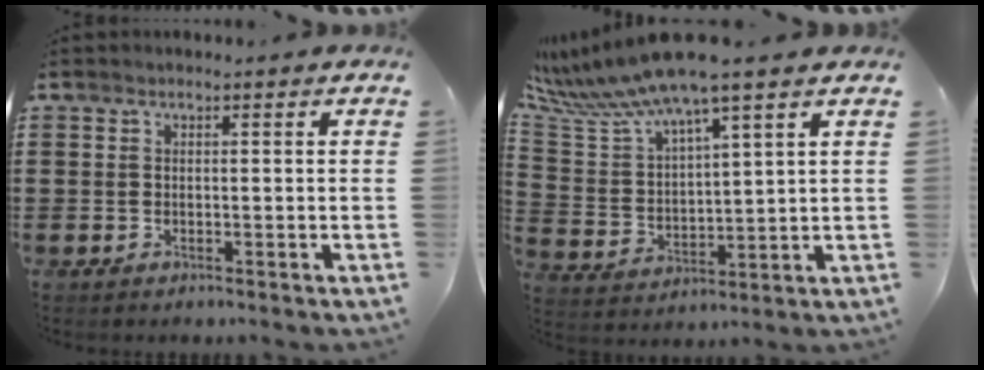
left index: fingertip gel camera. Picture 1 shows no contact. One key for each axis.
{"total": 9.1, "fx": 7.9, "fy": 0.2, "fz": 4.5, "tx": -0.127, "ty": -0.046, "tz": 0.131}